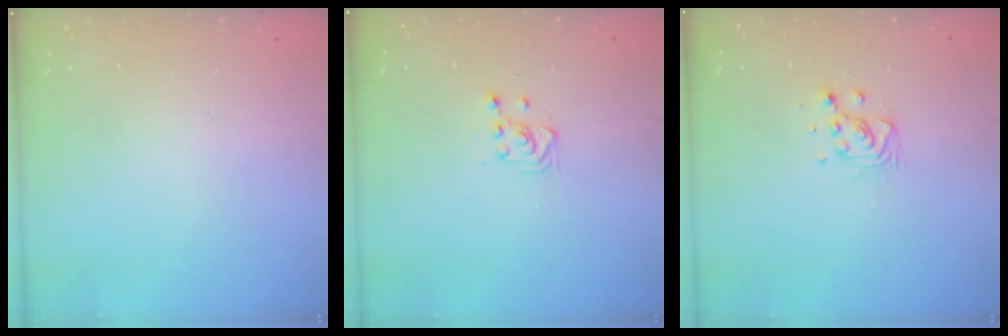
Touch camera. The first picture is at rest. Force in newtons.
{"total": 2.8, "press": 2.7, "slide": 0.7}
{"total": 8.3, "press": 8.0, "slide": 2.1}